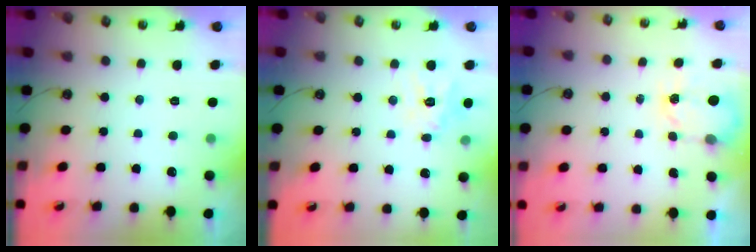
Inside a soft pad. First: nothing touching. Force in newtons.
{"total": 12.2, "press": 12.1, "slide": 1.0}
{"total": 3.6, "press": 3.6, "slide": 0.4}